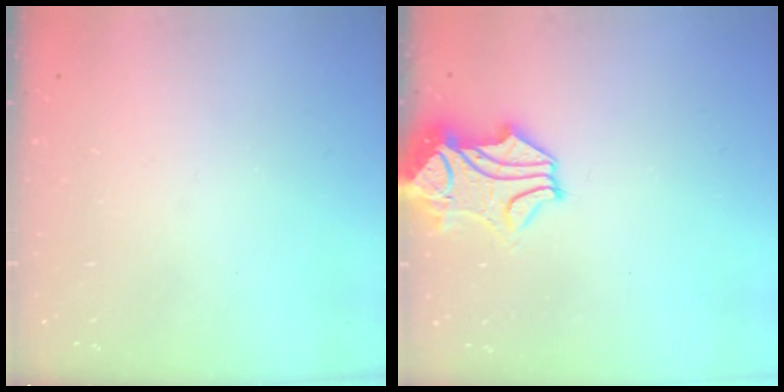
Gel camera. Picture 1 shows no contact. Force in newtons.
{"total": 2.4, "press": 2.1, "slide": 1.2}